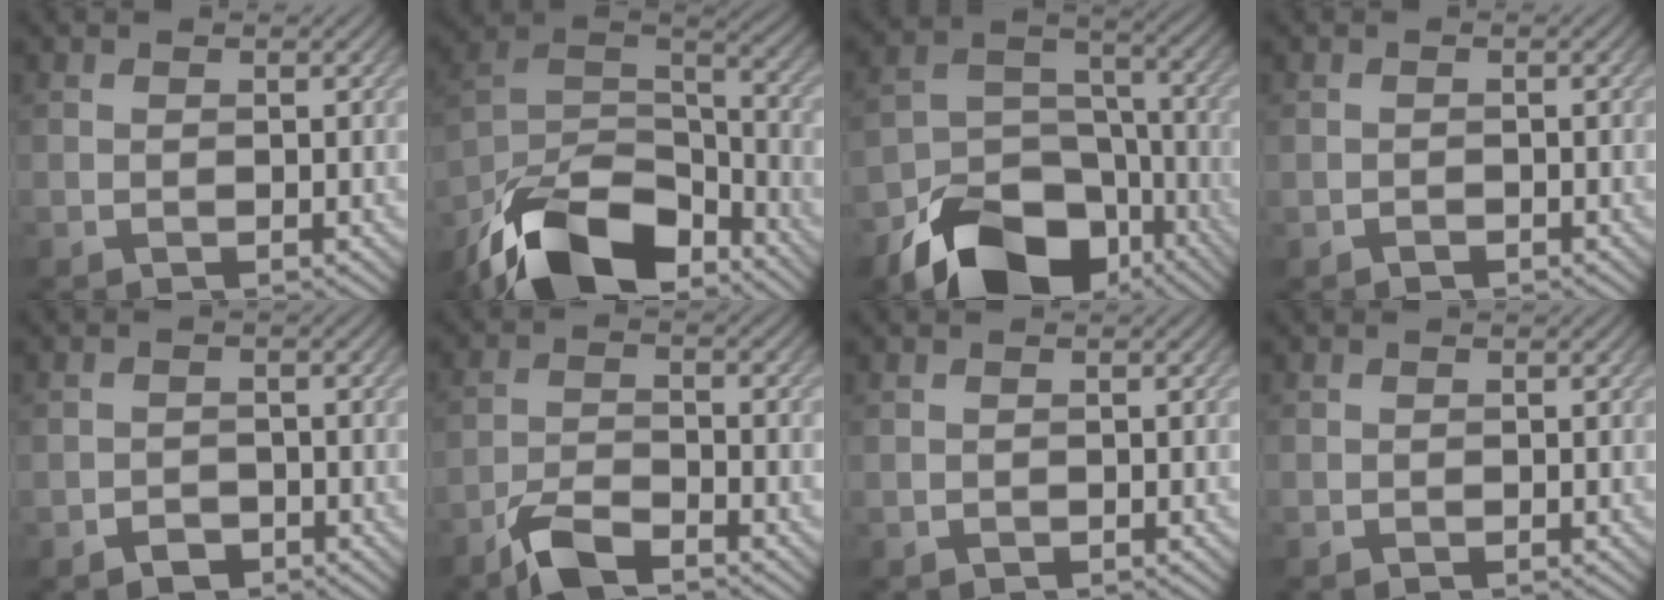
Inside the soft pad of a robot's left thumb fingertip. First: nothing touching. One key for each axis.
{"total": 16.1, "fx": -11.6, "fy": 6.9, "fz": 8.9, "tx": -0.211, "ty": -0.023, "tz": -0.209}
{"total": 16.3, "fx": -10.6, "fy": 9.7, "fz": 7.8, "tx": -0.174, "ty": -0.046, "tz": -0.170}
{"total": 0.6, "fx": -0.5, "fy": 0.3, "fz": 0.2, "tx": -0.002, "ty": -0.001, "tz": -0.009}
{"total": 1.8, "fx": -1.3, "fy": 1.1, "fz": 0.5, "tx": -0.007, "ty": 0.001, "tz": -0.024}
{"total": 5.7, "fx": -4.4, "fy": 1.5, "fz": 3.3, "tx": -0.069, "ty": -0.003, "tz": -0.091}
{"total": 0.0}
{"total": 0.0}